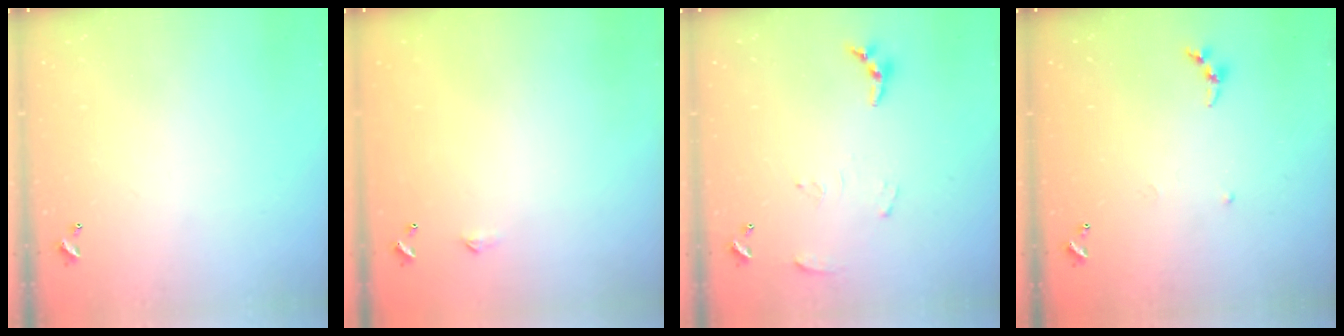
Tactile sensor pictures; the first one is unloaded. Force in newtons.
{"total": 2.3, "press": 2.3, "slide": 0.4}
{"total": 6.2, "press": 6.2, "slide": 0.5}
{"total": 6.2, "press": 6.1, "slide": 0.7}